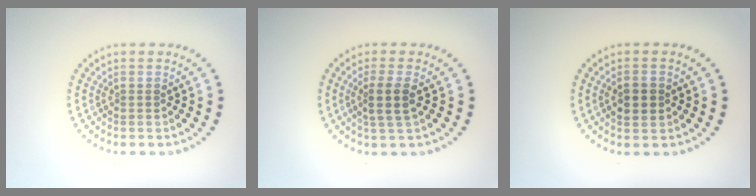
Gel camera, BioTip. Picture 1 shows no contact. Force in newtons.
{"total": 2.3, "press": 1.9, "slide": 1.3}
{"total": 2.4, "press": 2.4, "slide": 0.1}